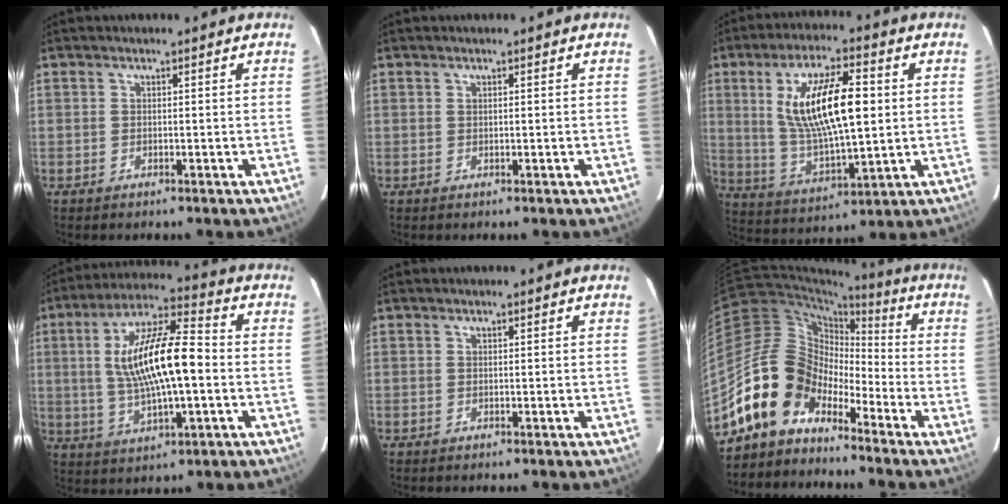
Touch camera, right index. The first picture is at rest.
{"total": 0.0}
{"total": 17.1, "force": [3.3, 5.5, 15.9], "torque": [-0.296, 0.004, 0.071]}
{"total": 16.5, "force": [-0.1, 4.7, 15.8], "torque": [-0.295, 0.014, 0.001]}
{"total": 0.0}
{"total": 12.3, "force": [-8.9, 7.7, 3.8], "torque": [-0.076, 0.036, -0.174]}